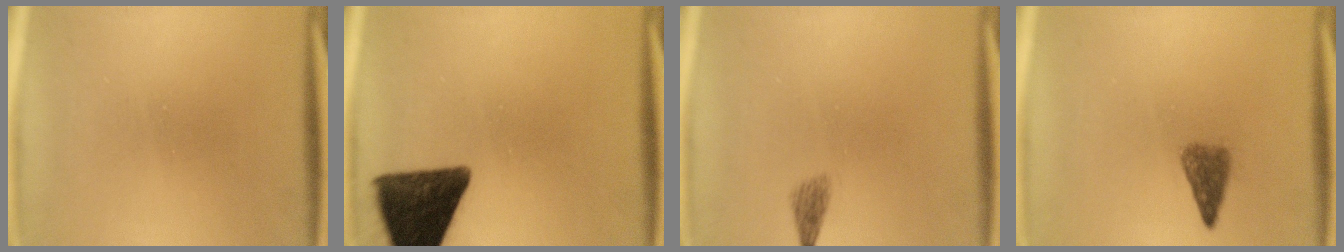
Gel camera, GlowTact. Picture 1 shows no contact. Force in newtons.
{"total": 13.4}
{"total": 3.1}
{"total": 3.2}